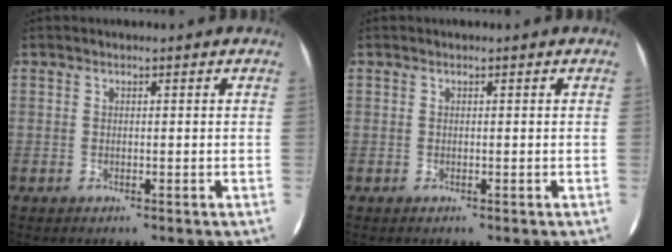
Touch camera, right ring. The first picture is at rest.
{"total": 0.0}